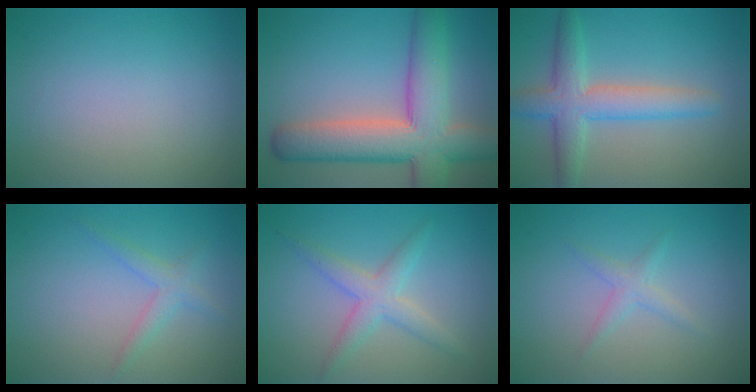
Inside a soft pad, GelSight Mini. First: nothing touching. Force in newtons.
{"total": 9.8, "press": 9.8, "slide": 0.8}
{"total": 4.9, "press": 4.9, "slide": 0.1}
{"total": 1.8, "press": 1.8, "slide": 0.1}
{"total": 3.0, "press": 3.0, "slide": 0.1}
{"total": 1.4, "press": 1.4, "slide": 0.1}